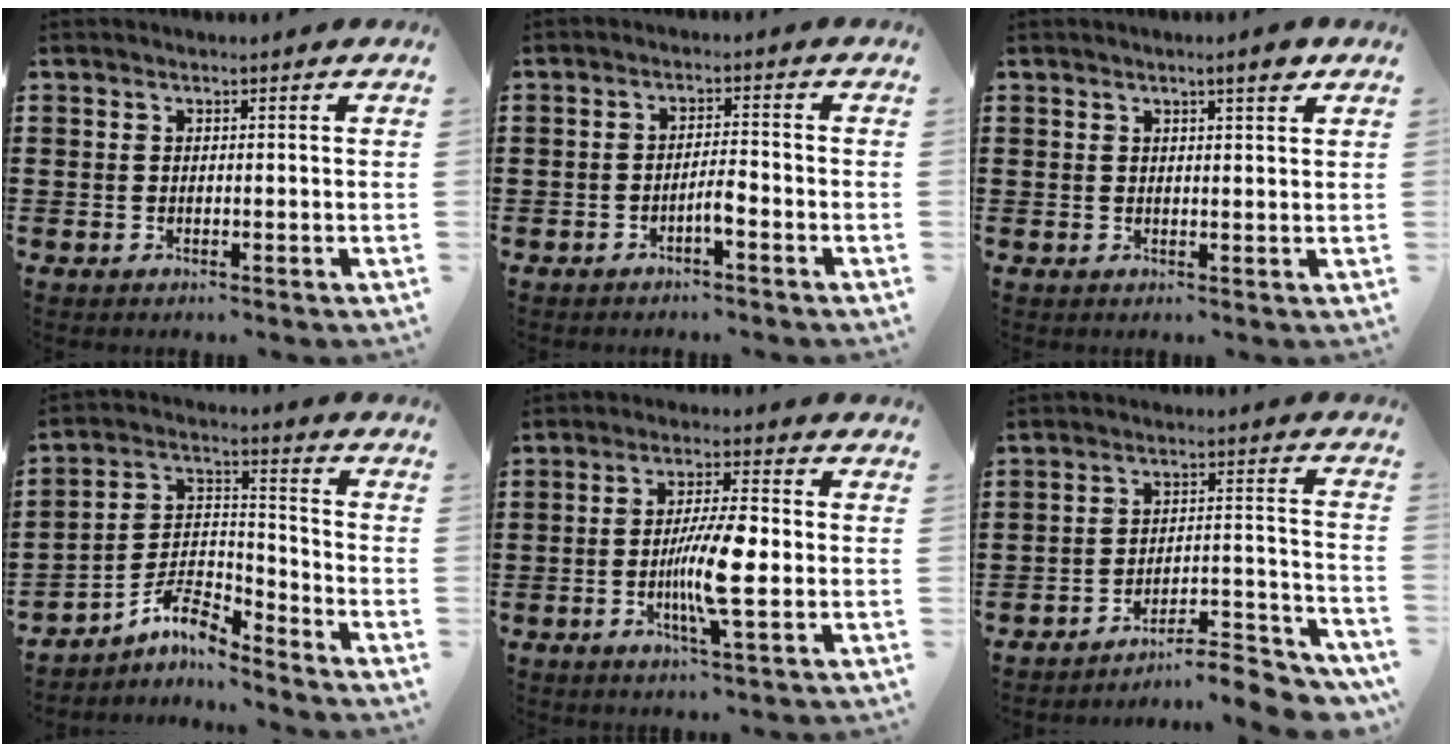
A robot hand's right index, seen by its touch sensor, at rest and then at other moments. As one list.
[{"total": 2.6, "force": [-1.5, 0.3, 2.1], "torque": [-0.046, 0.001, -0.031]}, {"total": 2.8, "force": [1.9, 0.2, 2.1], "torque": [-0.027, -0.003, 0.028]}, {"total": 7.1, "force": [-5.8, 2.1, 3.4], "torque": [-0.083, -0.004, -0.117]}, {"total": 9.0, "force": [-1.5, 1.5, 8.8], "torque": [-0.169, -0.008, -0.032]}, {"total": 7.2, "force": [-6.8, 0.8, 2.2], "torque": [-0.028, 0.008, -0.131]}]